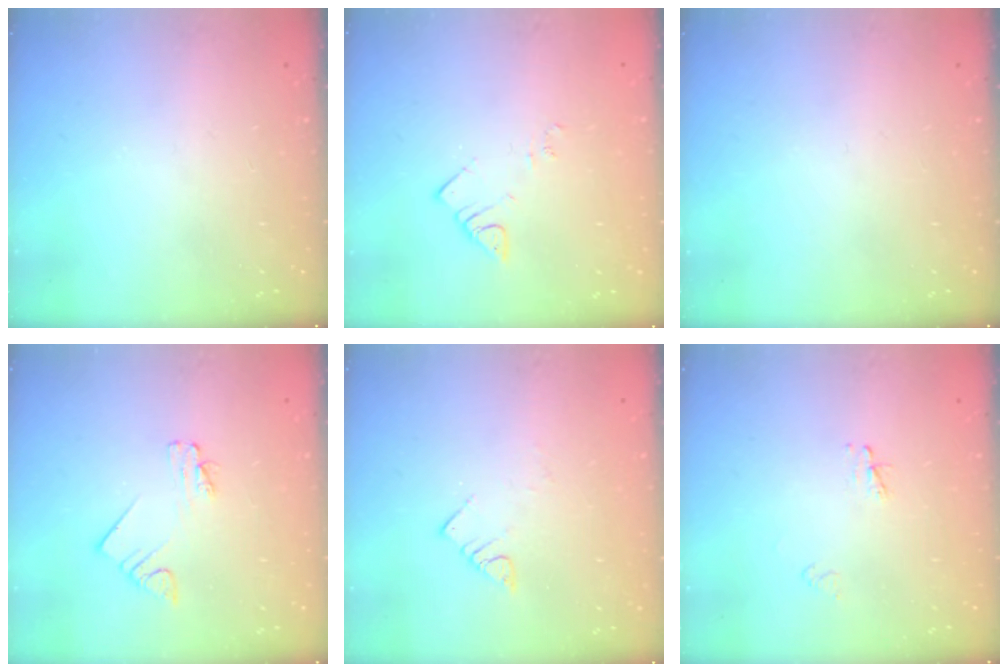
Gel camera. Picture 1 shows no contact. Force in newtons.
{"total": 3.7, "press": 3.7, "slide": 0.4}
{"total": 0.0}
{"total": 1.9, "press": 1.9, "slide": 0.1}
{"total": 4.0, "press": 4.0, "slide": 0.4}
{"total": 2.3, "press": 2.3, "slide": 0.3}